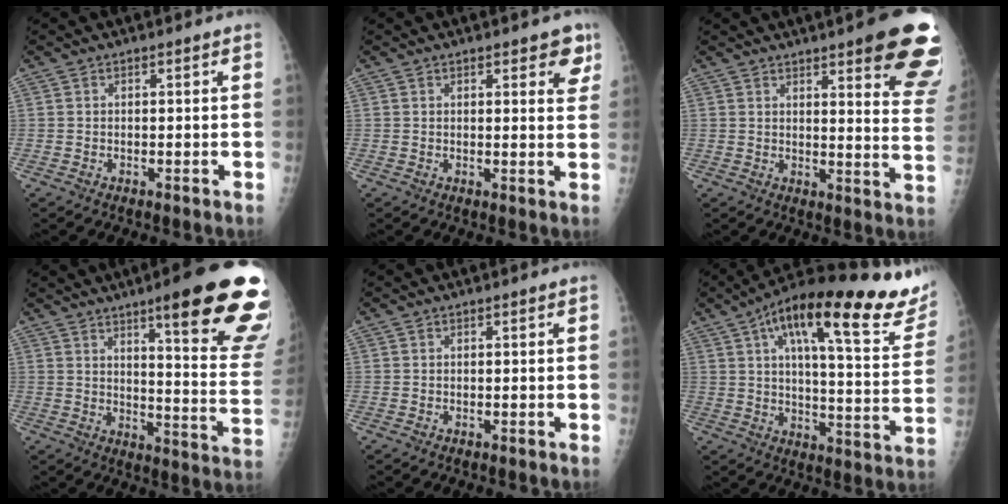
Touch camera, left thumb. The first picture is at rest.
{"total": 4.5, "force": [2.7, 1.9, 3.1], "torque": [-0.008, -0.013, 0.026]}
{"total": 17.5, "force": [10.5, 3.7, 13.6], "torque": [-0.138, -0.051, 0.115]}
{"total": 24.1, "force": [14.0, 3.7, 19.2], "torque": [-0.208, -0.063, 0.187]}
{"total": 0.0}
{"total": 28.9, "force": [16.7, 7.6, 22.3], "torque": [-0.296, -0.024, 0.229]}